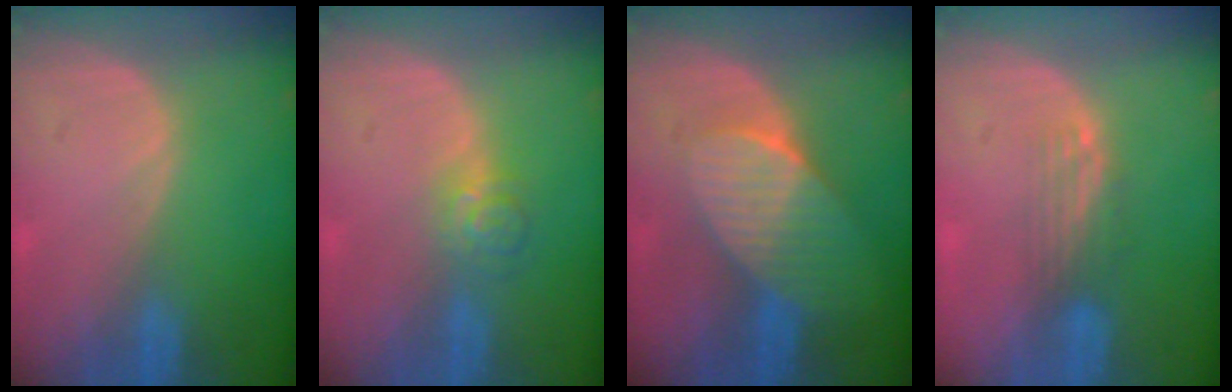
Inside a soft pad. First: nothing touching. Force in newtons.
{"total": 3.6, "press": 3.5, "slide": 0.7}
{"total": 7.7, "press": 6.9, "slide": 3.4}
{"total": 3.3, "press": 2.8, "slide": 1.8}